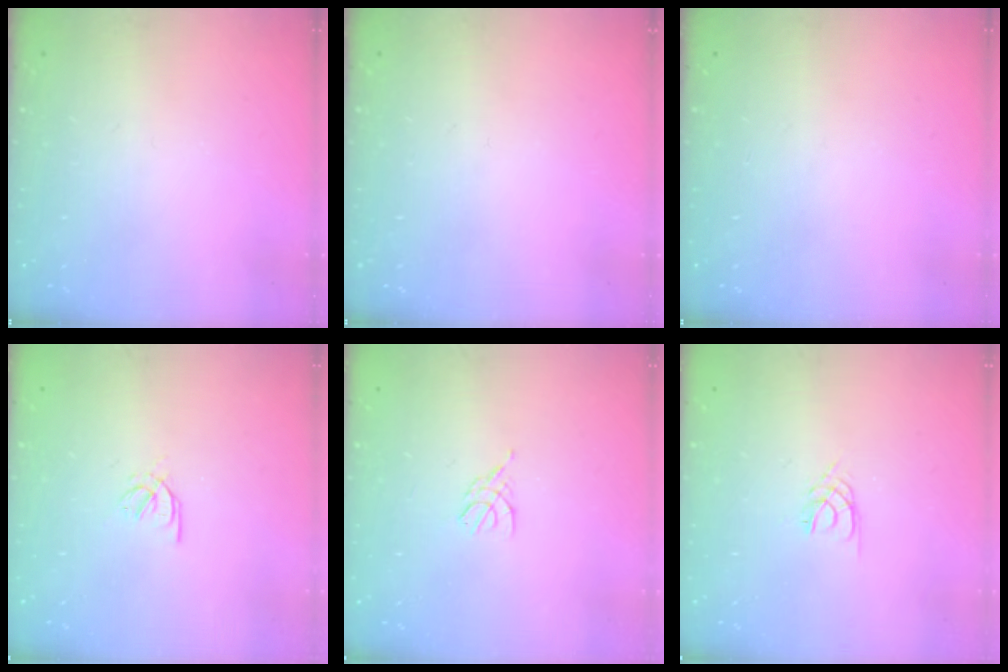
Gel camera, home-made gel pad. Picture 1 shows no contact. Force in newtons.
{"total": 0.0}
{"total": 0.0}
{"total": 2.6, "press": 2.5, "slide": 0.6}
{"total": 3.4, "press": 3.3, "slide": 0.5}
{"total": 2.4, "press": 2.4, "slide": 0.3}